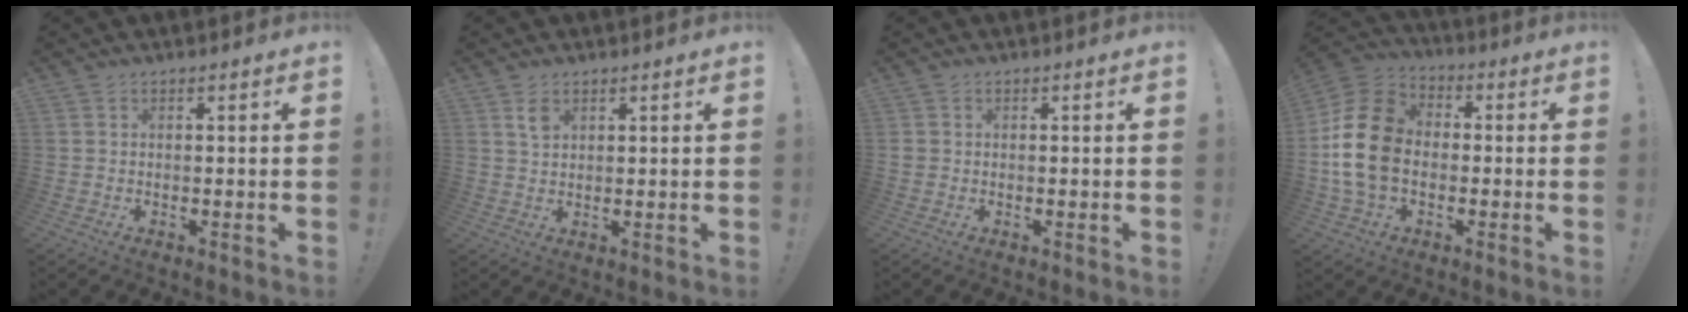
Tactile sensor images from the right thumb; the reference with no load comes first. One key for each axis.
{"total": 3.1, "fx": 1.6, "fy": 1.8, "fz": 1.9, "tx": -0.024, "ty": -0.006, "tz": 0.027}
{"total": 1.0, "fx": -0.1, "fy": 0.9, "fz": 0.3, "tx": -0.011, "ty": 0.005, "tz": 0.000}
{"total": 17.8, "fx": -1.4, "fy": 13.2, "fz": 11.9, "tx": -0.219, "ty": 0.030, "tz": -0.018}